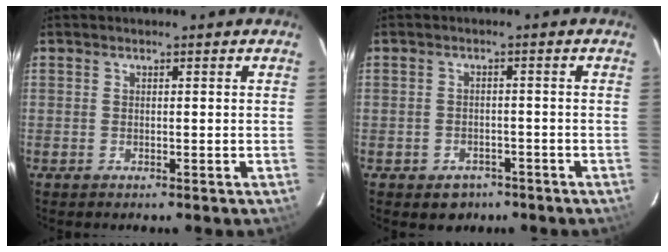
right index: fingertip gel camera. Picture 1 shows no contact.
{"total": 4.4, "force": [-2.7, 3.3, 1.0], "torque": [-0.028, 0.006, -0.028]}